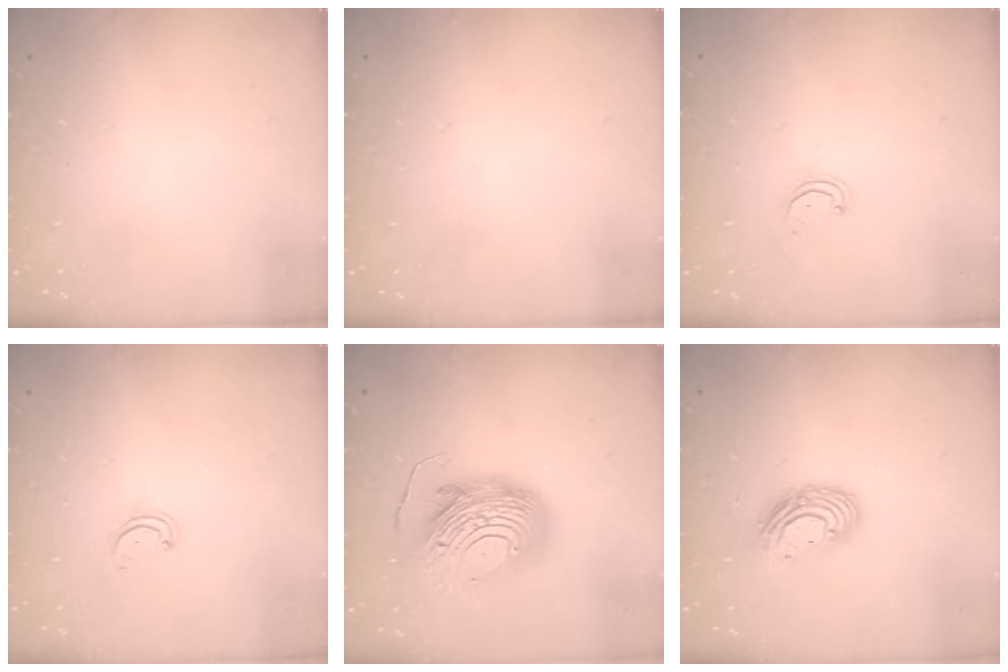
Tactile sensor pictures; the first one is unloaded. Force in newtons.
{"total": 0.0}
{"total": 2.6, "press": 2.6, "slide": 0.2}
{"total": 2.2, "press": 2.2, "slide": 0.2}
{"total": 14.7, "press": 14.7, "slide": 1.1}
{"total": 11.4, "press": 11.4, "slide": 0.8}